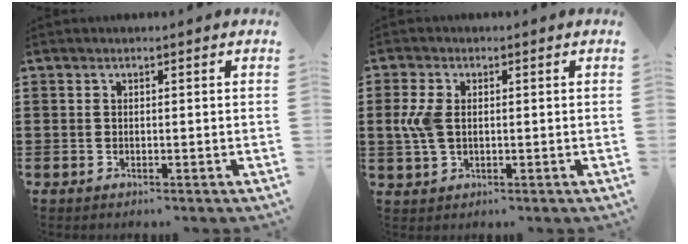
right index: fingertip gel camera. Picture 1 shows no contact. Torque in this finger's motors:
{"motor_torque": [0.70, -0.07, 0.18, 0.14]}